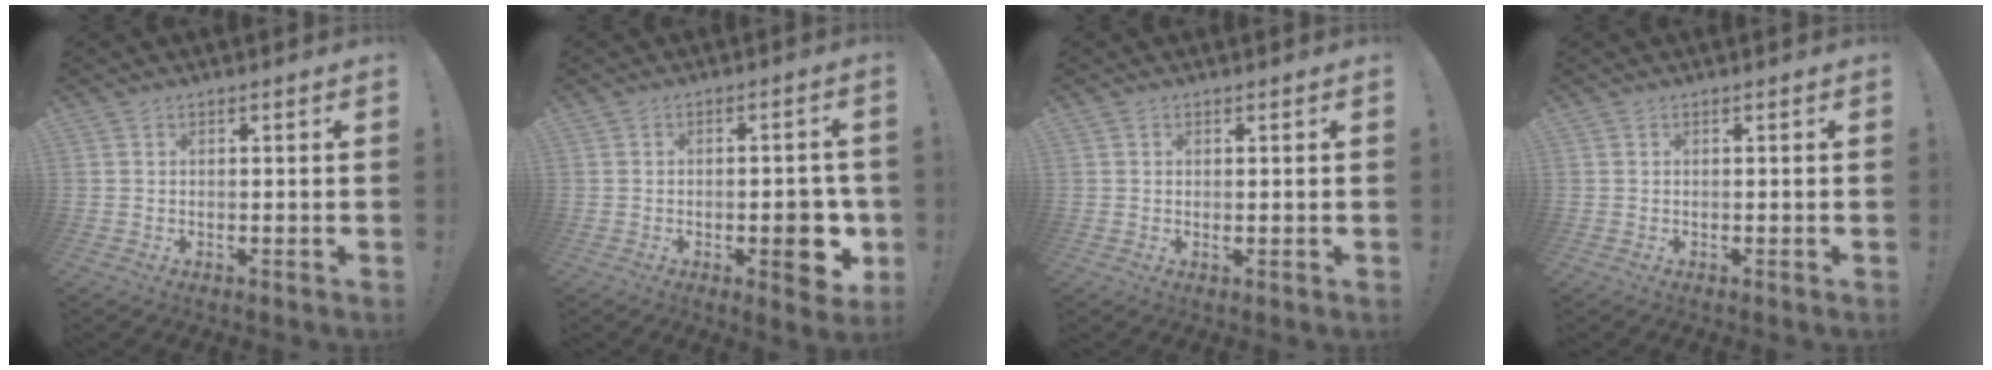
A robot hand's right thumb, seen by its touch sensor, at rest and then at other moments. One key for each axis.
{"total": 9.1, "fx": -2.6, "fy": 4.5, "fz": 7.5, "tx": -0.074, "ty": 0.008, "tz": -0.036}
{"total": 0.6, "fx": 0.4, "fy": 0.4, "fz": 0.2, "tx": -0.003, "ty": 0.000, "tz": 0.007}
{"total": 0.0}